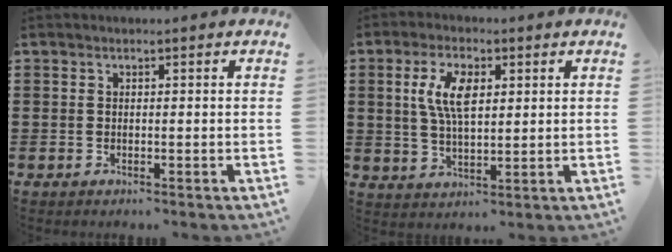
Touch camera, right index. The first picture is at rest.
{"total": 6.9, "force": [1.9, 3.2, 5.8], "torque": [-0.122, 0.012, 0.033]}